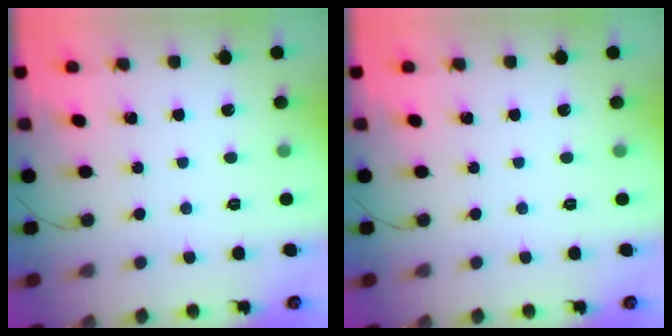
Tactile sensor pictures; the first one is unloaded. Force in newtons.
{"total": 0.0}